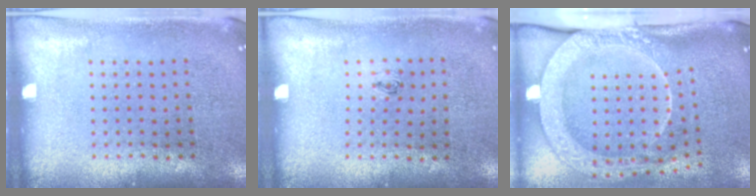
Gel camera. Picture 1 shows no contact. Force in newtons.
{"total": 0.5, "press": 0.1, "slide": 0.5}
{"total": 2.9, "press": 2.1, "slide": 2.0}